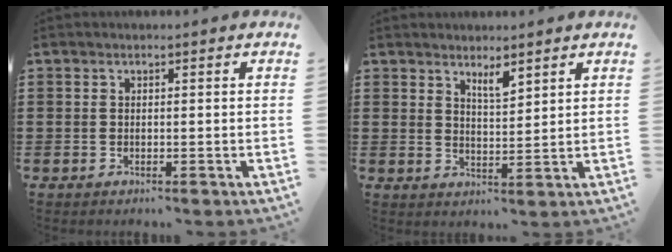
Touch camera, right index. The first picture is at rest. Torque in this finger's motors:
{"motor_torque": [0.03, 0.00, 0.26, 0.05]}